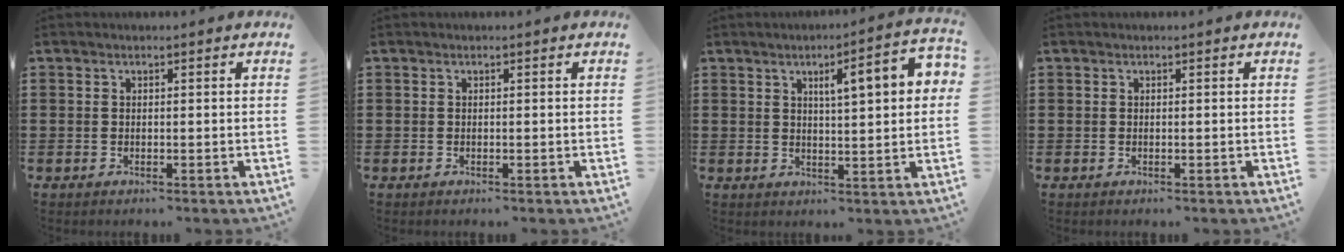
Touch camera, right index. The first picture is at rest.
{"total": 0.0}
{"total": 7.0, "force": [2.3, 1.4, 6.5], "torque": [-0.103, -0.003, 0.030]}
{"total": 0.0}